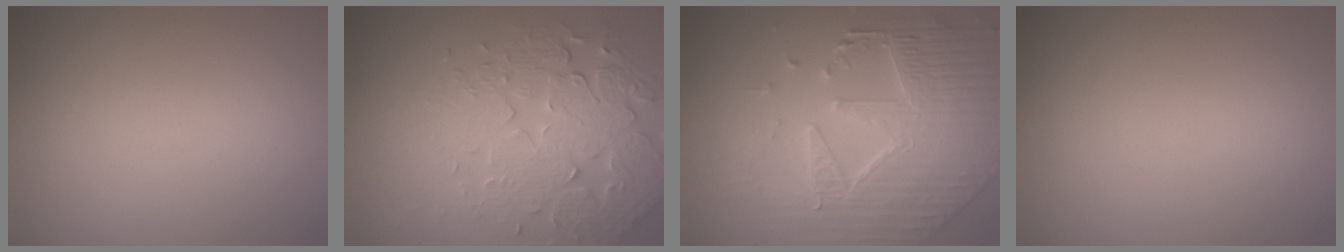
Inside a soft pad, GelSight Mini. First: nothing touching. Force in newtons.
{"total": 6.8, "press": 5.1, "slide": 4.5}
{"total": 7.4, "press": 5.8, "slide": 4.6}
{"total": 0.0}